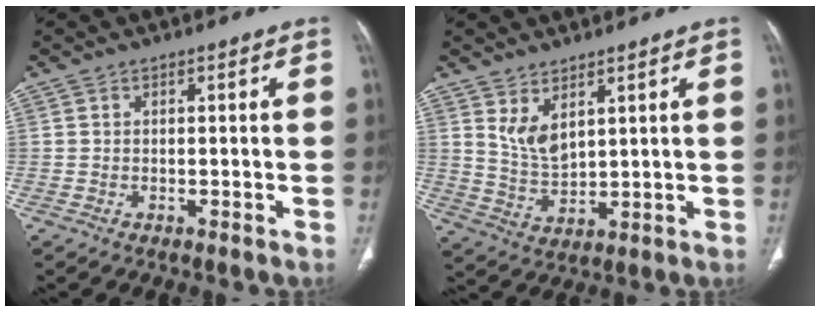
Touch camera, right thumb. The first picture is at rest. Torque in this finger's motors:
{"motor_torque": [0.24, 2.78, -0.12, 0.11, 0.14]}